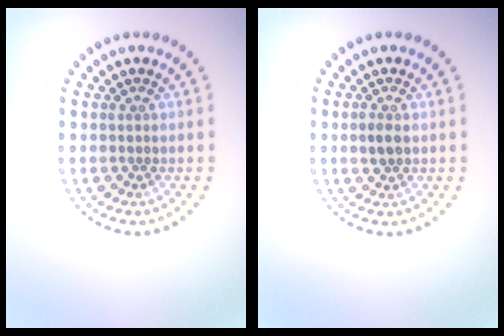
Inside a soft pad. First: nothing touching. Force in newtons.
{"total": 1.5, "press": 1.5, "slide": 0.3}